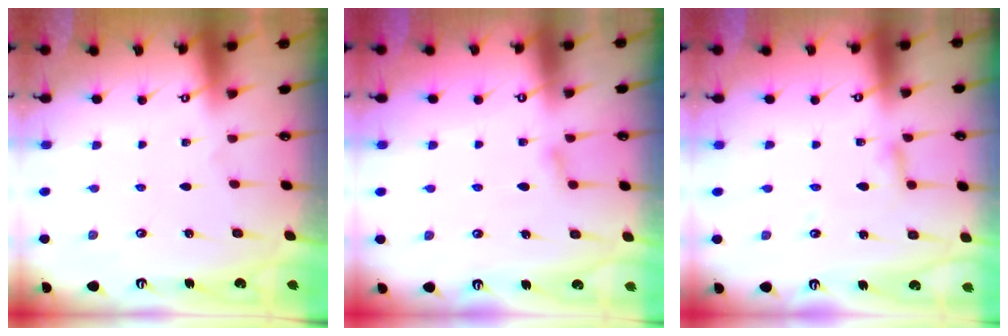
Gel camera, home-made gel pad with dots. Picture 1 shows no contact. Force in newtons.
{"total": 4.3, "press": 4.2, "slide": 0.6}
{"total": 2.8, "press": 2.8, "slide": 0.3}